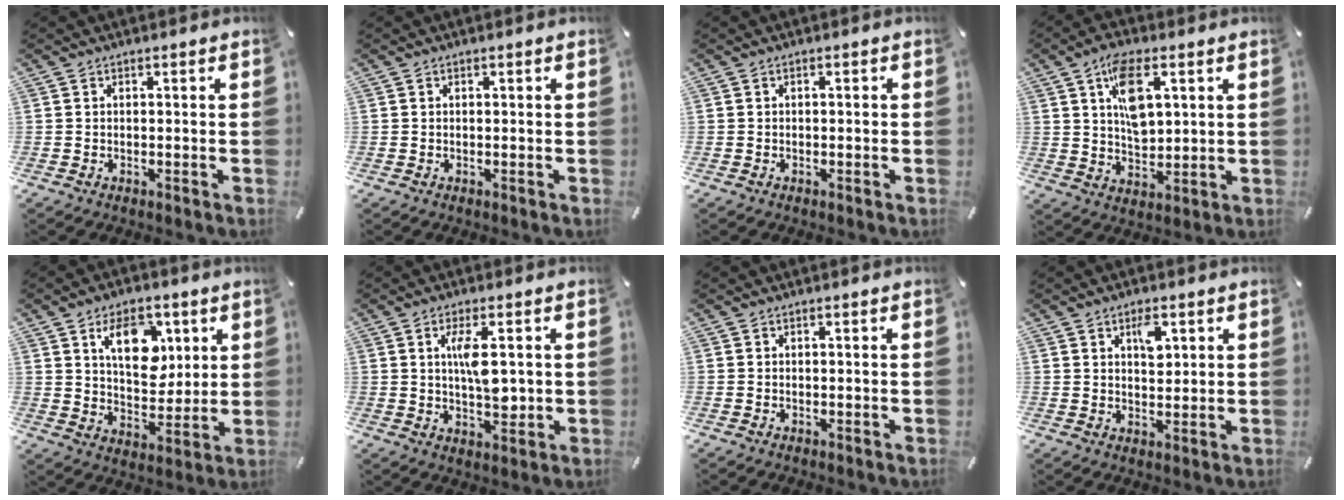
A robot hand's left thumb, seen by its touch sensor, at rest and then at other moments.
{"total": 0.0}
{"total": 0.5, "force": [-0.2, 0.4, 0.3], "torque": [-0.005, 0.002, -0.004]}
{"total": 9.9, "force": [3.8, 5.6, 7.3], "torque": [-0.127, -0.006, 0.064]}
{"total": 12.8, "force": [5.7, 8.4, 7.8], "torque": [-0.122, -0.007, 0.100]}
{"total": 8.2, "force": [1.4, 3.6, 7.3], "torque": [-0.131, -0.007, 0.015]}
{"total": 0.0}
{"total": 4.8, "force": [2.1, 2.8, 3.2], "torque": [-0.031, -0.009, 0.028]}